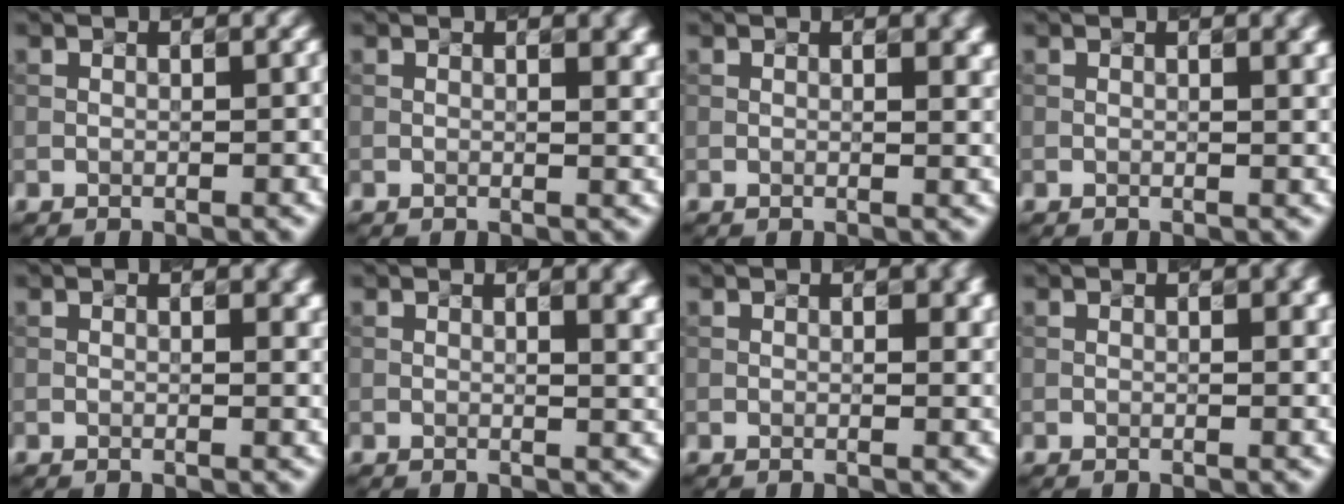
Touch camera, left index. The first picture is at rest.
{"total": 3.9, "force": [1.6, 1.9, 3.0], "torque": [-0.017, 0.013, 0.018]}
{"total": 3.4, "force": [1.4, 1.7, 2.7], "torque": [-0.015, 0.011, 0.015]}
{"total": 2.7, "force": [1.1, 1.2, 2.2], "torque": [-0.012, 0.007, 0.011]}
{"total": 2.3, "force": [0.9, 1.1, 1.8], "torque": [-0.013, 0.005, 0.012]}
{"total": 5.4, "force": [2.0, 2.6, 4.3], "torque": [-0.019, 0.019, 0.022]}
{"total": 2.0, "force": [0.8, 0.8, 1.7], "torque": [-0.017, 0.003, 0.015]}
{"total": 1.5, "force": [0.5, 0.5, 1.3], "torque": [-0.010, 0.002, 0.010]}